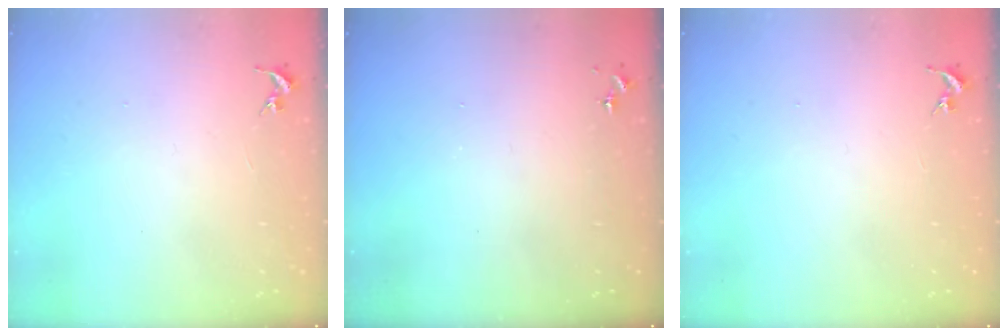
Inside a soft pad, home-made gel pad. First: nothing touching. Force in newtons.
{"total": 0.0}
{"total": 0.0}